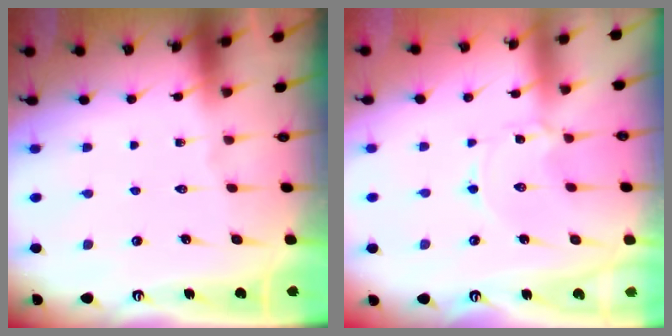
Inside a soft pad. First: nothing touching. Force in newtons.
{"total": 0.7, "press": 0.7, "slide": 0.1}